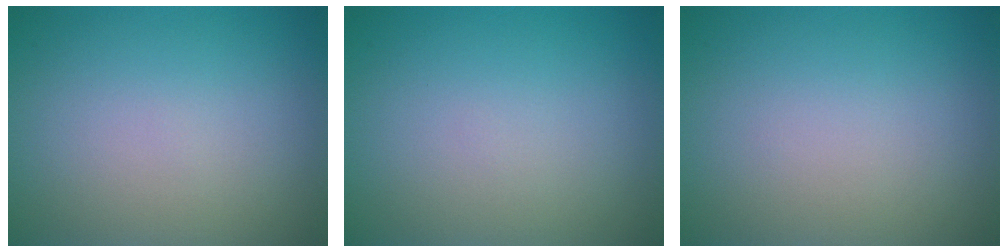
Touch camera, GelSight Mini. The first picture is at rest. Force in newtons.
{"total": 0.0}
{"total": 0.0}